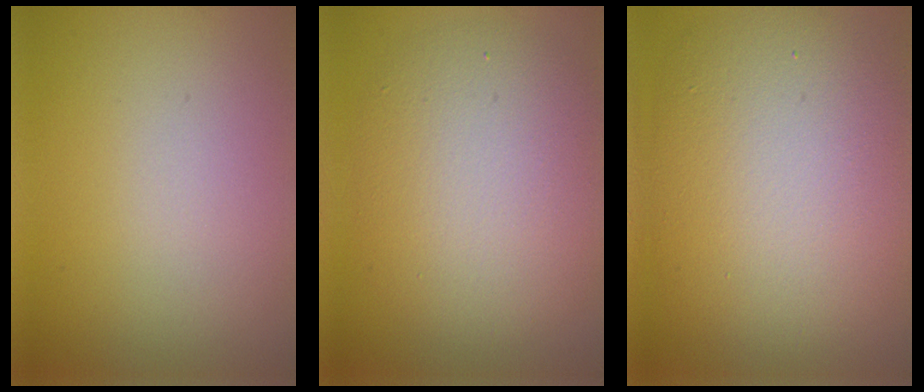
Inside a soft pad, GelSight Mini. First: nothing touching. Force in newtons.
{"total": 7.3, "press": 7.3, "slide": 0.3}
{"total": 12.6, "press": 12.6, "slide": 0.2}